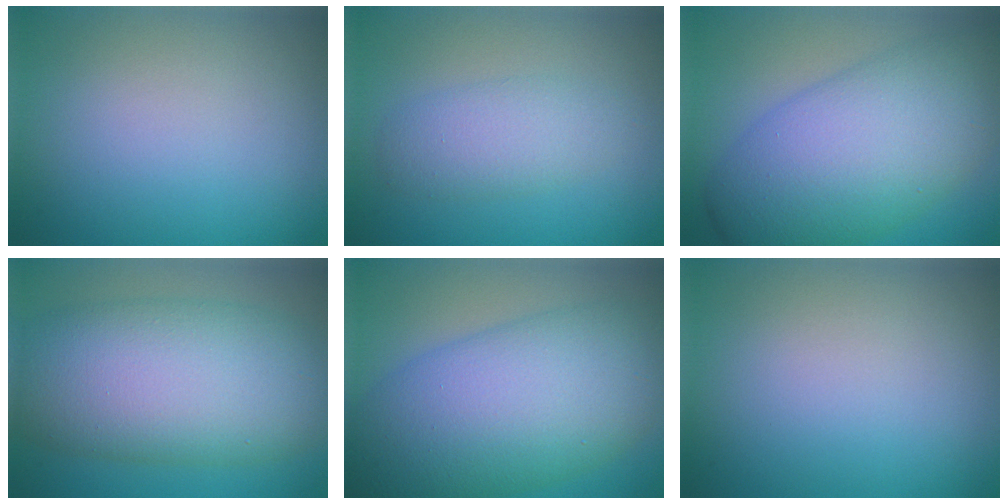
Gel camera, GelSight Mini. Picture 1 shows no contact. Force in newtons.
{"total": 3.0, "press": 3.0, "slide": 0.1}
{"total": 10.1, "press": 10.1, "slide": 0.5}
{"total": 12.0, "press": 12.0, "slide": 0.3}
{"total": 11.4, "press": 11.4, "slide": 0.5}
{"total": 0.0}